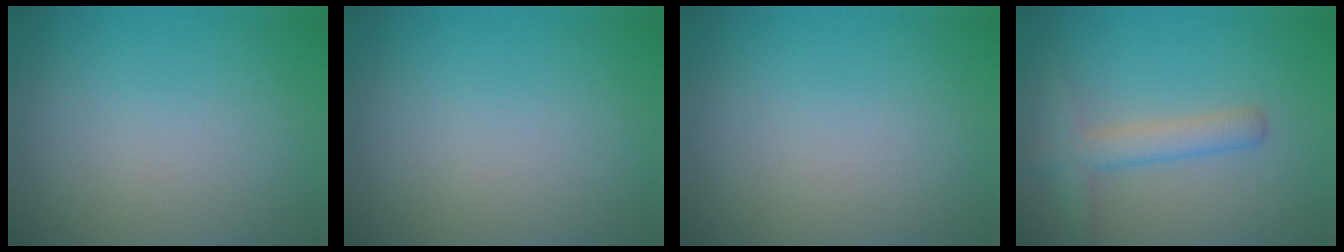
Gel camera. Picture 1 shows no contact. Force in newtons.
{"total": 0.0}
{"total": 0.0}
{"total": 2.9, "press": 2.9, "slide": 0.2}